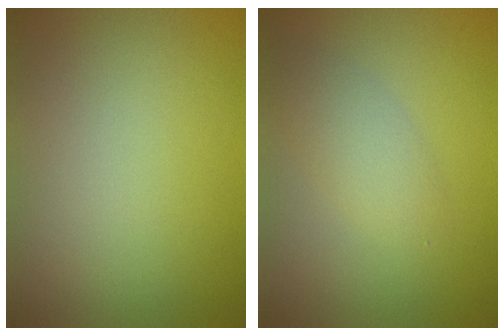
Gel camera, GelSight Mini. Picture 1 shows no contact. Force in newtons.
{"total": 2.4, "press": 2.4, "slide": 0.0}